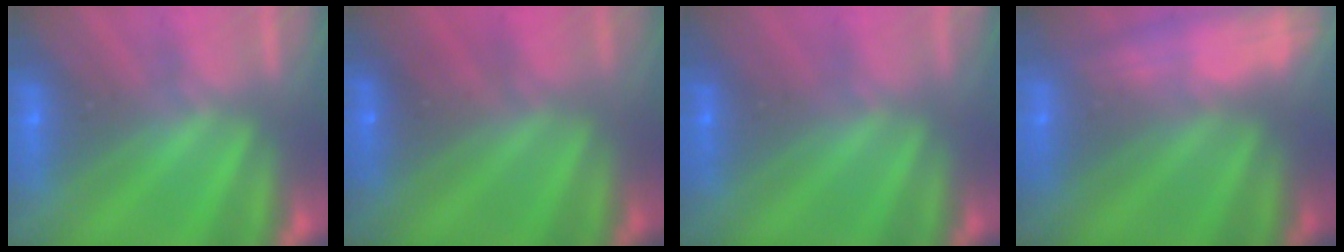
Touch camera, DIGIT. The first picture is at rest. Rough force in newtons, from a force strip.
{"total": 2.1}
{"total": 2.6}
{"total": 2.7}